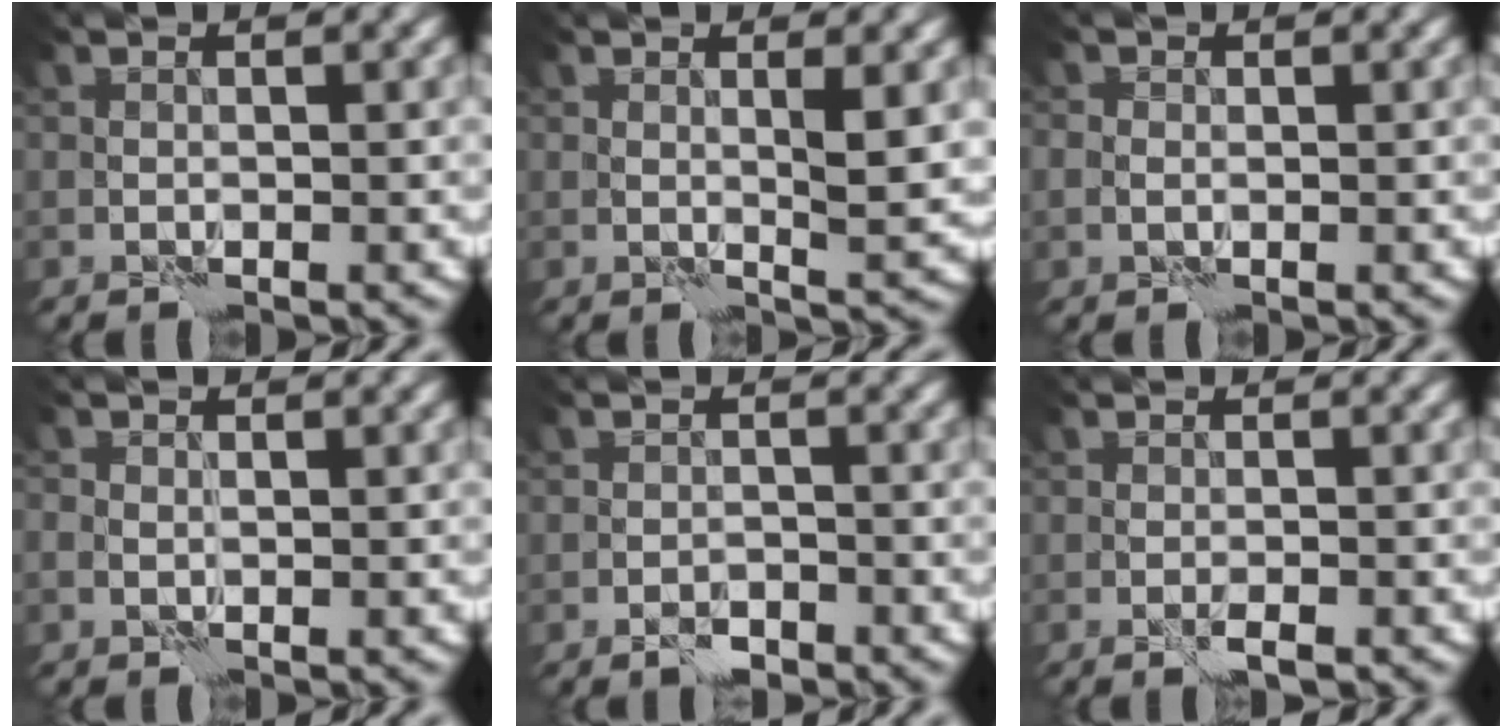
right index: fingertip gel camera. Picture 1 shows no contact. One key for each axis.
{"total": 2.3, "fx": 0.8, "fy": 0.1, "fz": 2.2, "tx": -0.032, "ty": -0.007, "tz": 0.013}
{"total": 1.0, "fx": 0.0, "fy": 0.8, "fz": 0.7, "tx": -0.009, "ty": -0.003, "tz": -0.002}
{"total": 0.9, "fx": 0.2, "fy": 0.7, "fz": 0.6, "tx": -0.008, "ty": -0.002, "tz": 0.001}
{"total": 1.5, "fx": -1.1, "fy": 0.7, "fz": 0.8, "tx": -0.010, "ty": -0.001, "tz": -0.019}
{"total": 1.1, "fx": -0.5, "fy": 0.1, "fz": 1.0, "tx": -0.018, "ty": -0.003, "tz": -0.009}